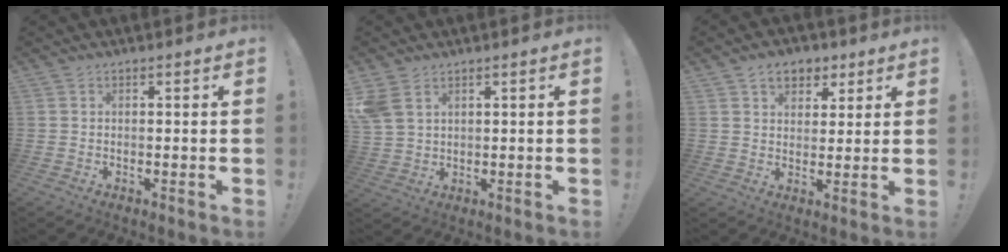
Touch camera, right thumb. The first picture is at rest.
{"total": 6.2, "force": [3.3, 3.8, 3.5], "torque": [-0.062, -0.006, 0.069]}
{"total": 7.4, "force": [4.0, 5.5, 3.1], "torque": [-0.033, -0.015, 0.073]}